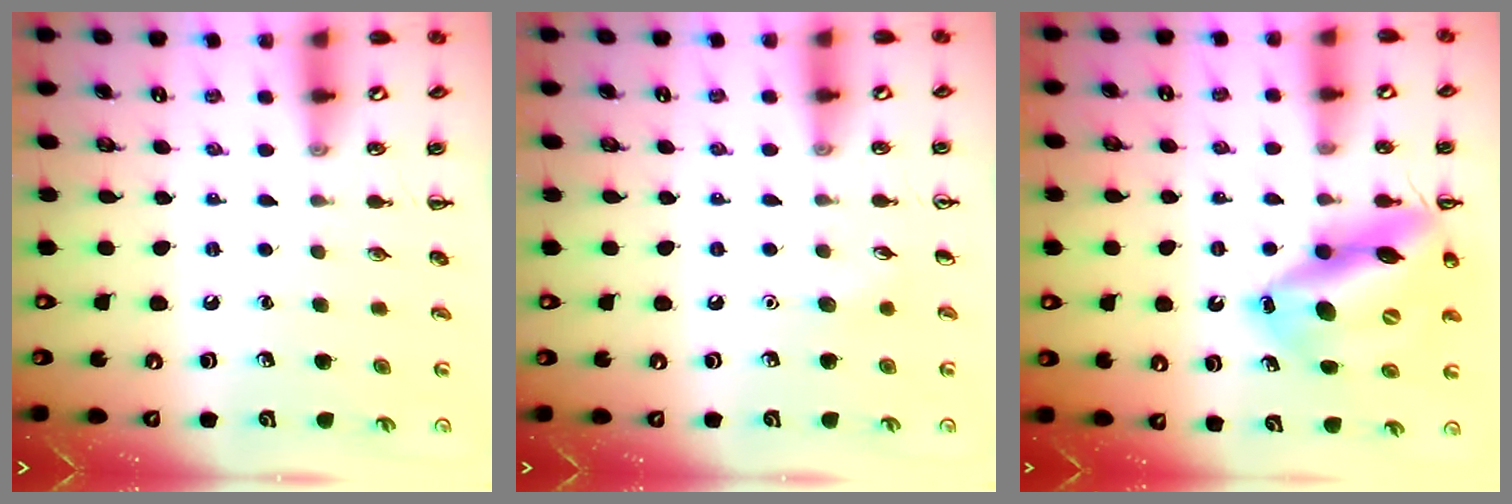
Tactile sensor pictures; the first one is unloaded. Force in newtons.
{"total": 3.9, "press": 3.8, "slide": 1.0}
{"total": 18.6, "press": 18.1, "slide": 4.4}